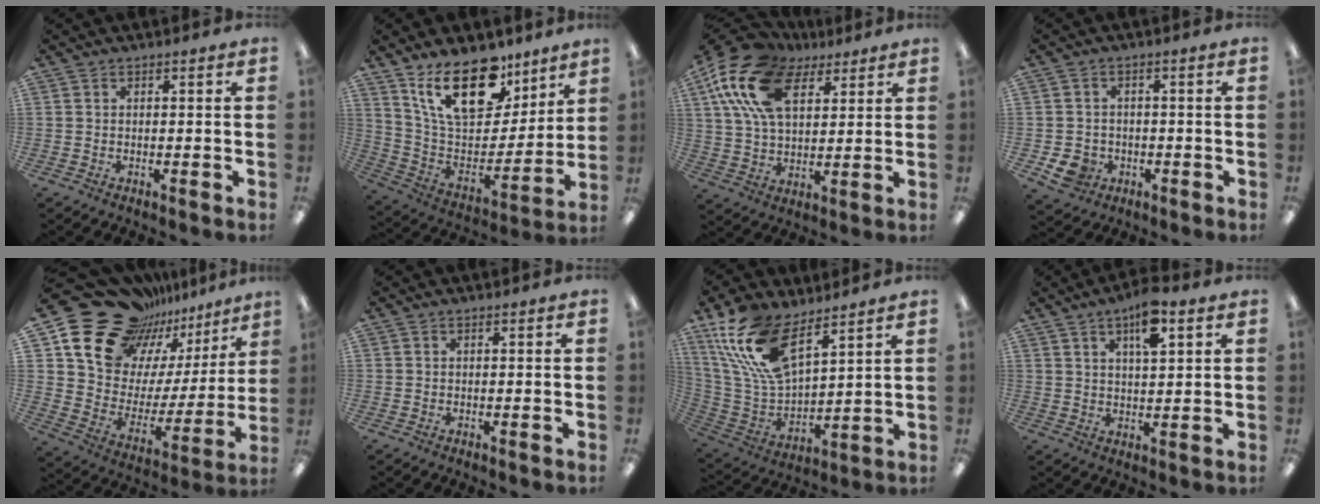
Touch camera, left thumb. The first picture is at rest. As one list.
[{"total": 21.9, "force": [13.7, 11.2, 13.0], "torque": [-0.227, -0.078, 0.245]}, {"total": 19.6, "force": [9.9, 11.0, 12.8], "torque": [-0.274, -0.024, 0.174]}, {"total": 5.6, "force": [-2.1, 4.7, 2.1], "torque": [-0.045, 0.008, -0.039]}, {"total": 22.1, "force": [17.5, 12.5, 5.4], "torque": [-0.108, -0.135, 0.336]}, {"total": 0.0}, {"total": 19.4, "force": [11.3, 9.2, 12.9], "torque": [-0.294, -0.044, 0.205]}, {"total": 7.9, "force": [4.6, 2.6, 5.9], "torque": [-0.093, -0.010, 0.073]}]